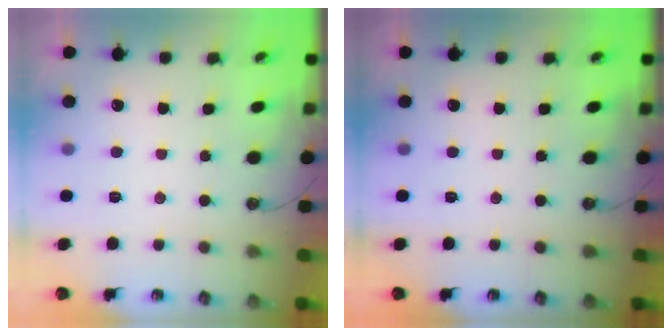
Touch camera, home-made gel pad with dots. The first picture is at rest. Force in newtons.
{"total": 0.0}